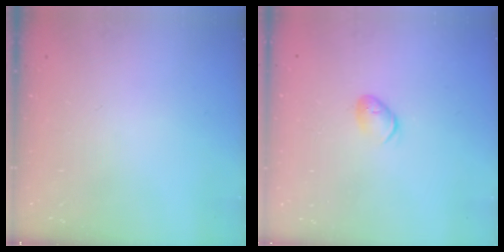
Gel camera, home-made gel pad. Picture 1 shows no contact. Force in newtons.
{"total": 5.7, "press": 5.6, "slide": 0.9}